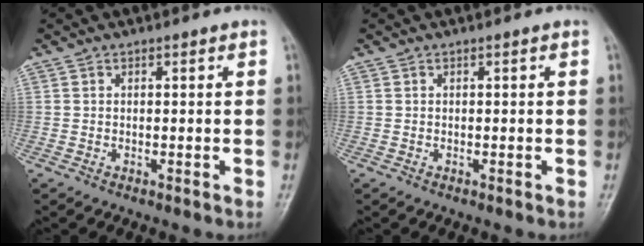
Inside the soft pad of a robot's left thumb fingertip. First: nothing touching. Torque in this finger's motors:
{"motor_torque": [0.03, 0.06, -0.16, -0.10, 0.05]}